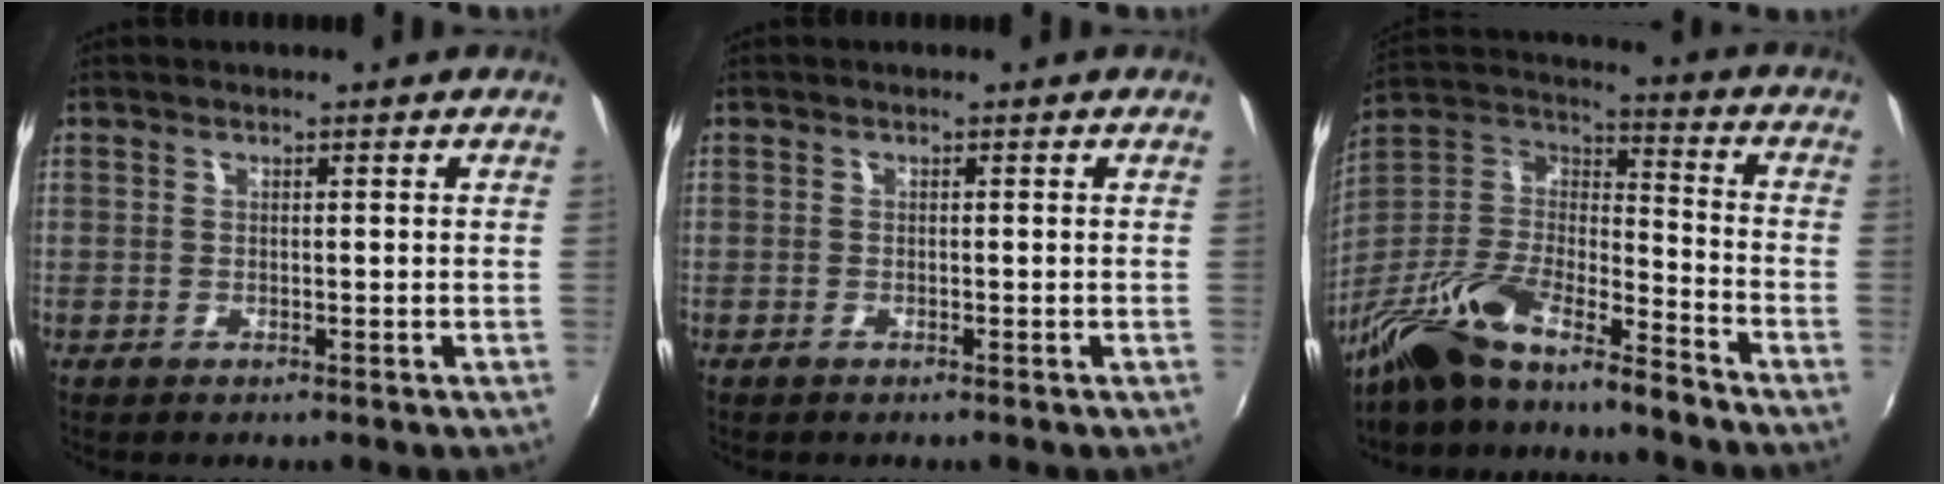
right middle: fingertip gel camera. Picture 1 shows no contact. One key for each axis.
{"total": 0.7, "fx": -0.6, "fy": 0.2, "fz": 0.2, "tx": -0.006, "ty": -0.003, "tz": -0.013}
{"total": 17.6, "fx": -13.7, "fy": 3.9, "fz": 10.2, "tx": -0.203, "ty": -0.010, "tz": -0.265}